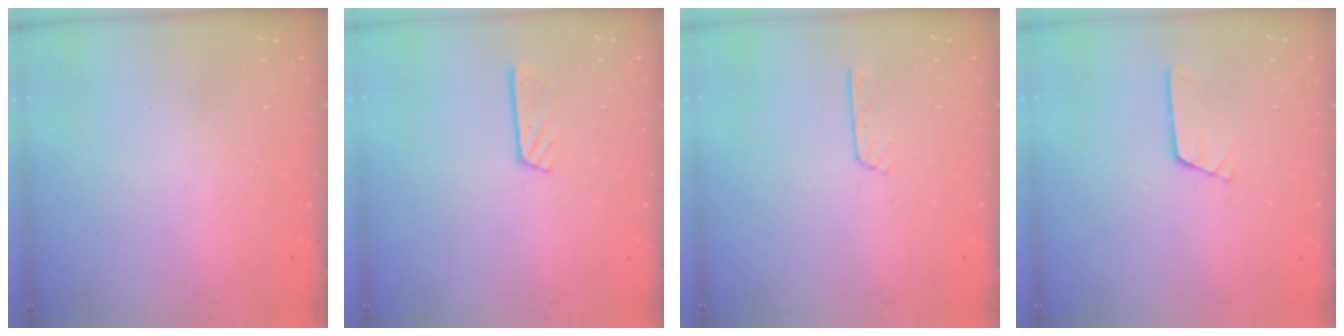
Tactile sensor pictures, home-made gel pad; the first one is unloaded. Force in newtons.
{"total": 4.5, "press": 4.5, "slide": 0.2}
{"total": 3.1, "press": 3.1, "slide": 0.3}
{"total": 2.6, "press": 2.6, "slide": 0.3}